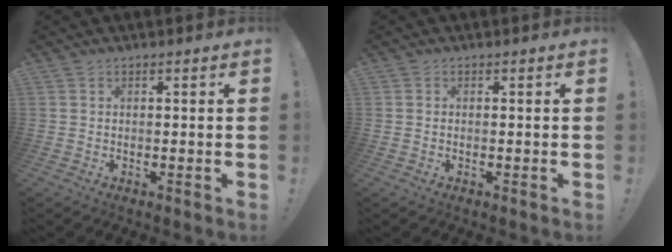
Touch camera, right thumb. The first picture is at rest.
{"total": 0.0}